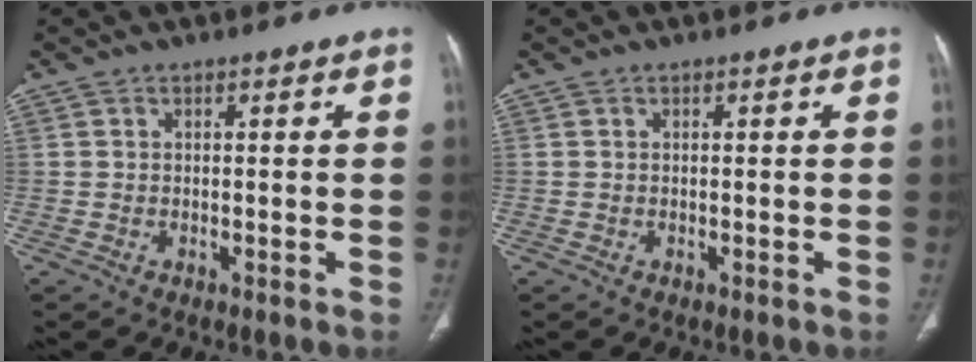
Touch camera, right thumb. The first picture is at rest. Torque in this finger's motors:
{"motor_torque": [0.01, 0.00, -0.03, -0.01, 0.03]}